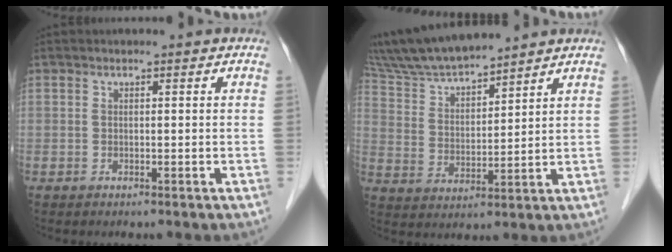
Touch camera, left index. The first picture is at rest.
{"total": 11.4, "force": [10.6, 0.6, 4.1], "torque": [-0.089, 0.020, 0.210]}